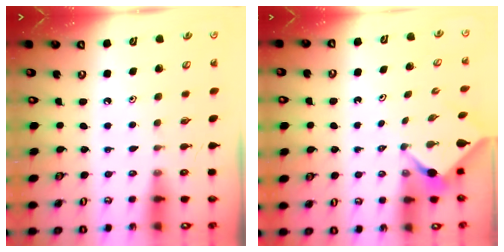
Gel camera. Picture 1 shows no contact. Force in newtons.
{"total": 2.5, "press": 2.4, "slide": 0.3}